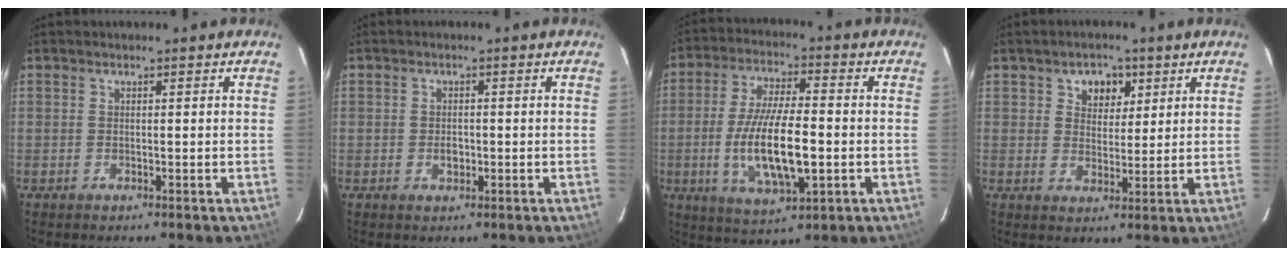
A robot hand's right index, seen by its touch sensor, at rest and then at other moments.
{"total": 2.0, "force": [-0.5, 1.4, 1.4], "torque": [-0.024, 0.002, -0.008]}
{"total": 14.3, "force": [-2.7, 4.3, 13.4], "torque": [-0.262, -0.013, -0.044]}
{"total": 5.1, "force": [2.4, 3.9, 2.1], "torque": [-0.024, 0.004, 0.042]}